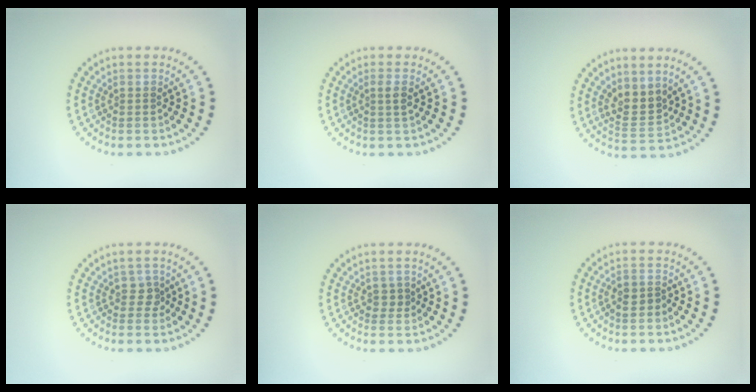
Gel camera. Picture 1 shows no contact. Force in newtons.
{"total": 1.2, "press": 1.0, "slide": 0.8}
{"total": 2.8, "press": 2.5, "slide": 1.3}
{"total": 1.2, "press": 1.0, "slide": 0.7}
{"total": 1.0, "press": 0.9, "slide": 0.4}
{"total": 1.6, "press": 1.4, "slide": 0.6}